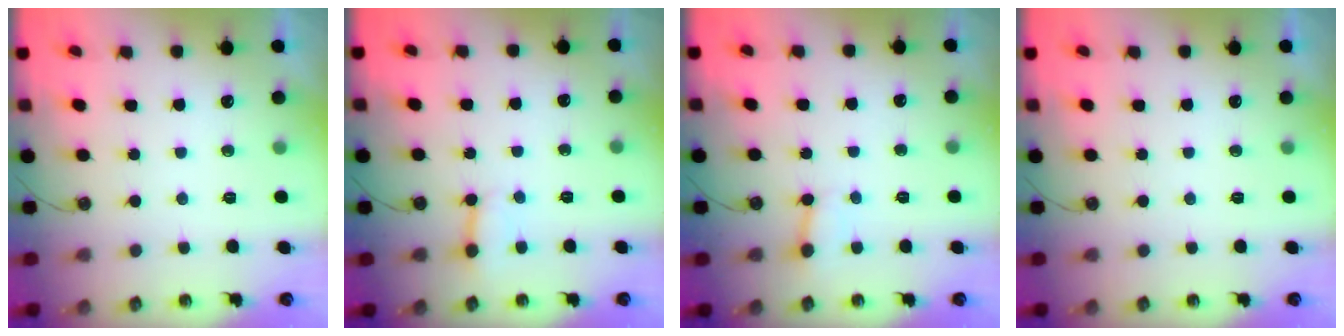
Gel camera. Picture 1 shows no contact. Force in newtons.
{"total": 5.6, "press": 5.5, "slide": 0.7}
{"total": 3.0, "press": 2.9, "slide": 0.4}
{"total": 0.0}